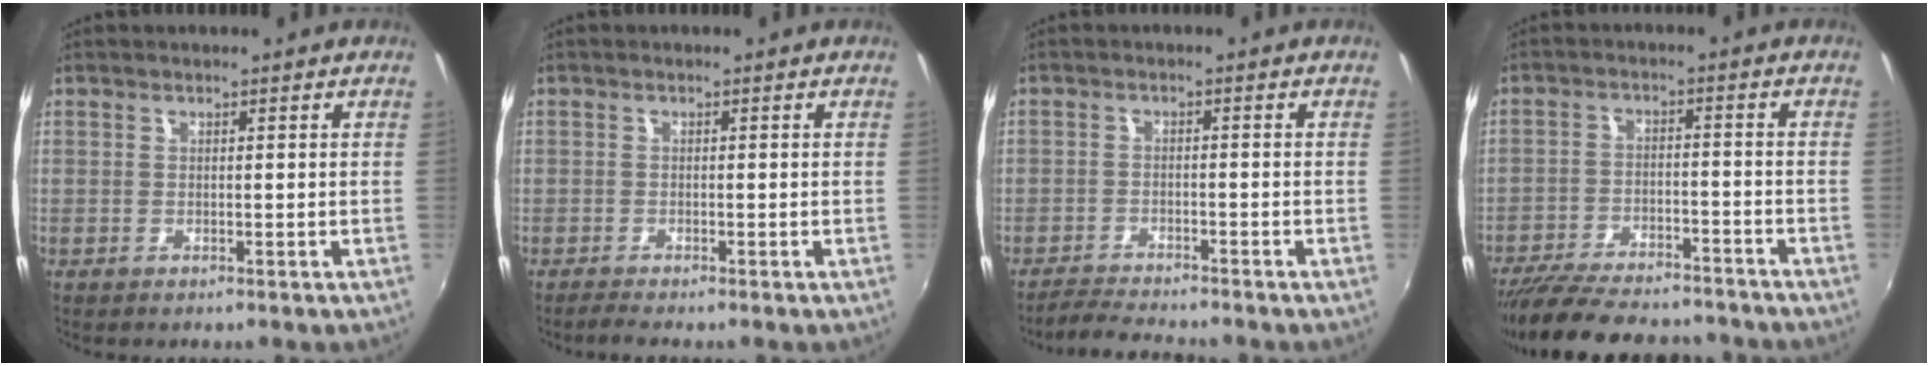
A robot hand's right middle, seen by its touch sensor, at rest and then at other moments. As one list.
[{"total": 1.4, "force": [-1.4, 0.2, 0.3], "torque": [-0.013, -0.004, -0.028]}, {"total": 4.2, "force": [-4.1, 0.2, 0.7], "torque": [-0.037, -0.004, -0.076]}, {"total": 18.6, "force": [-16.2, 5.0, 7.7], "torque": [-0.161, -0.018, -0.235]}]